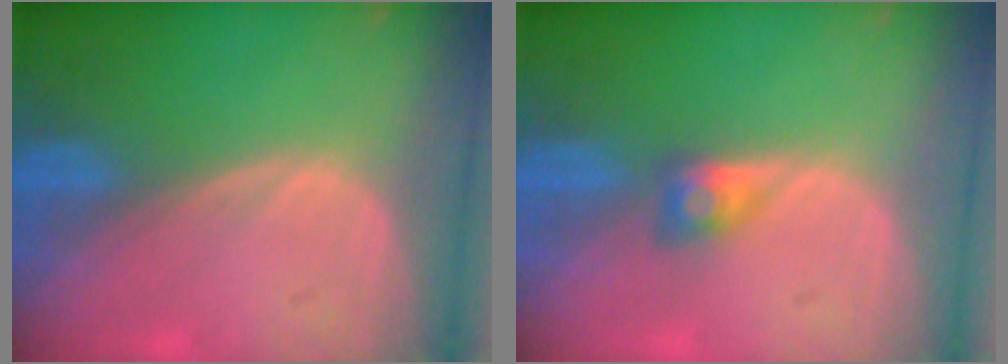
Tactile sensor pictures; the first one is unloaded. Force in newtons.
{"total": 2.7, "press": 2.5, "slide": 1.1}